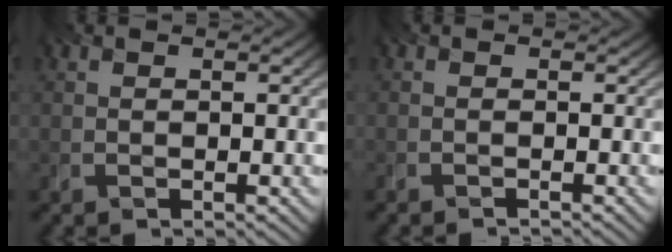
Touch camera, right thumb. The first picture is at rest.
{"total": 0.9, "force": [-0.9, 0.0, -0.2], "torque": [0.006, -0.009, -0.019]}